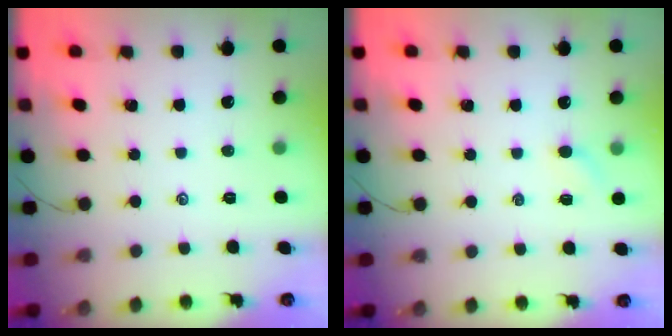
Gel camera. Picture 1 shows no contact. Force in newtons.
{"total": 3.2, "press": 3.0, "slide": 1.1}